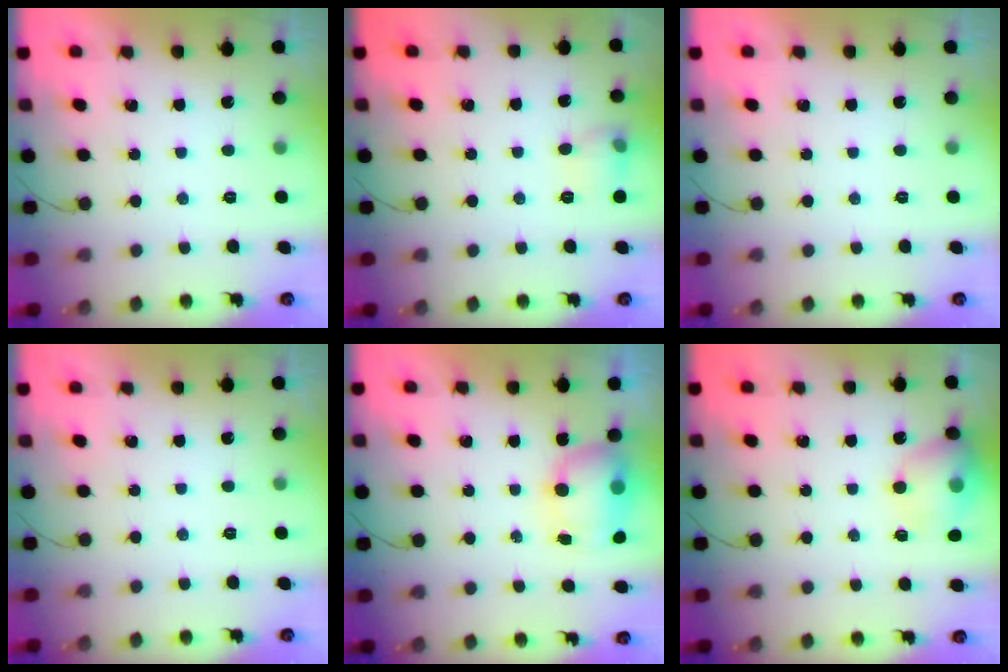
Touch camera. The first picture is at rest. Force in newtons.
{"total": 6.2, "press": 6.1, "slide": 1.3}
{"total": 0.0}
{"total": 0.0}
{"total": 11.2, "press": 9.0, "slide": 6.7}
{"total": 12.6, "press": 12.5, "slide": 1.8}